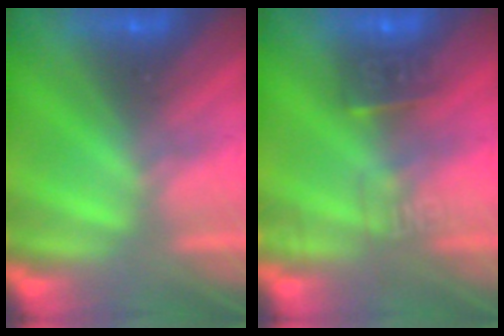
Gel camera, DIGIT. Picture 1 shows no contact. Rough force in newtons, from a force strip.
{"total": 10.8}